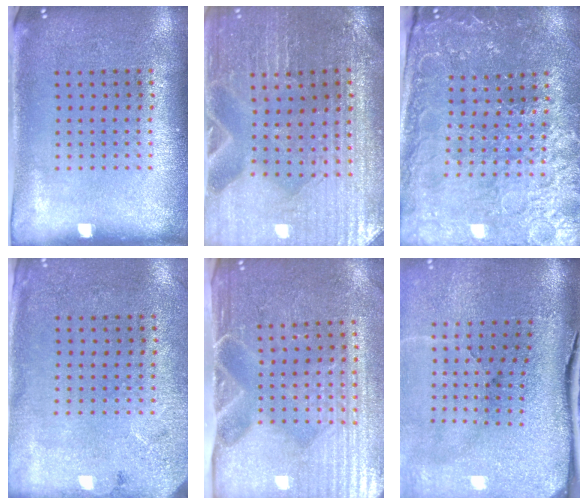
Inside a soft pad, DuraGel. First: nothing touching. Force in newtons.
{"total": 2.2, "press": 2.1, "slide": 0.2}
{"total": 3.1, "press": 3.1, "slide": 0.5}
{"total": 2.6, "press": 2.1, "slide": 1.6}
{"total": 4.6, "press": 4.1, "slide": 2.1}
{"total": 5.2, "press": 4.1, "slide": 3.3}